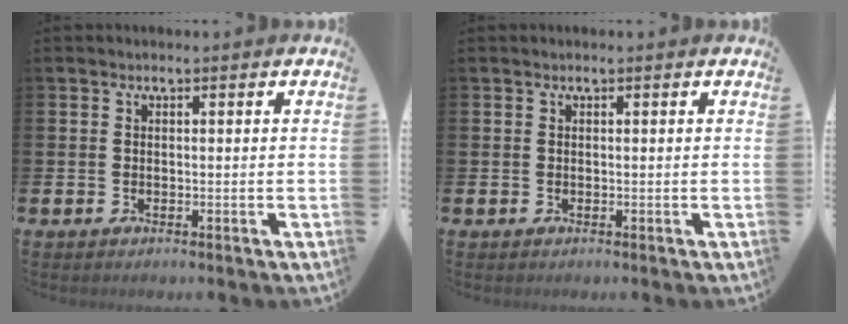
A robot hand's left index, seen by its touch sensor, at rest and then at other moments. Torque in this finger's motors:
{"motor_torque": [0.87, -1.27, -0.02, 0.05]}